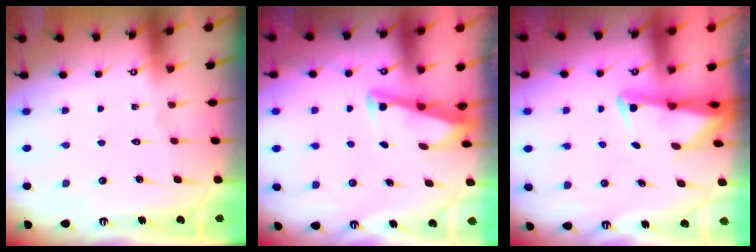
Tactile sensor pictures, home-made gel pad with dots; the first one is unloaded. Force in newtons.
{"total": 3.4, "press": 3.3, "slide": 0.4}
{"total": 2.3, "press": 2.2, "slide": 0.4}